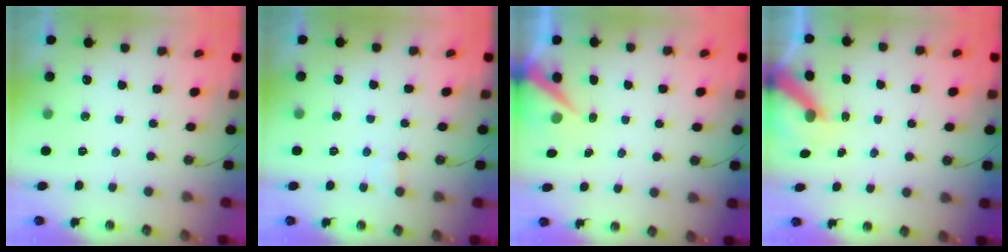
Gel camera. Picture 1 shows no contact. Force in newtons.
{"total": 3.6, "press": 3.6, "slide": 0.3}
{"total": 4.8, "press": 4.7, "slide": 0.5}
{"total": 6.5, "press": 6.5, "slide": 0.7}